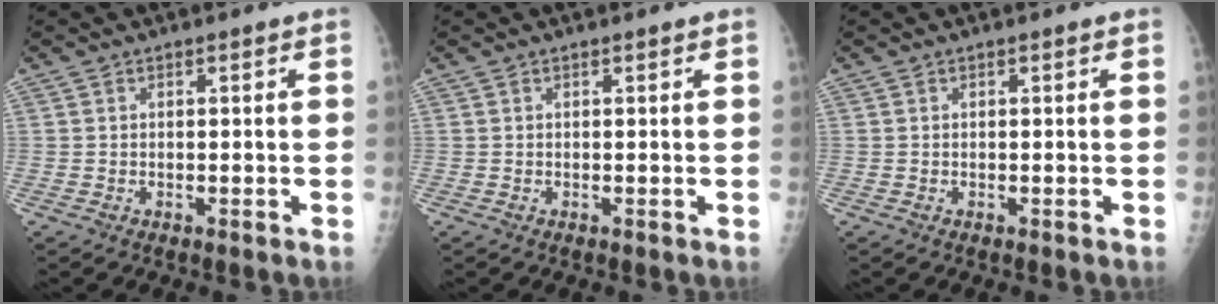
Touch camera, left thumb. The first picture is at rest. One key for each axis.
{"total": 0.0}
{"total": 0.0}